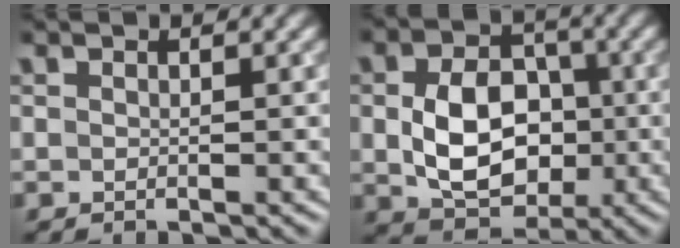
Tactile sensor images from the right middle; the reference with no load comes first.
{"total": 7.9, "force": [-0.6, 5.6, 5.5], "torque": [-0.106, -0.008, -0.004]}